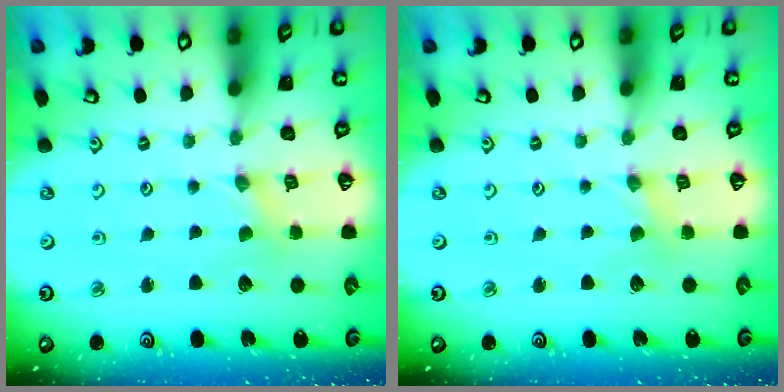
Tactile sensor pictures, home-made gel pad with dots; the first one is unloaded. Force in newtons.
{"total": 1.5, "press": 1.5, "slide": 0.4}